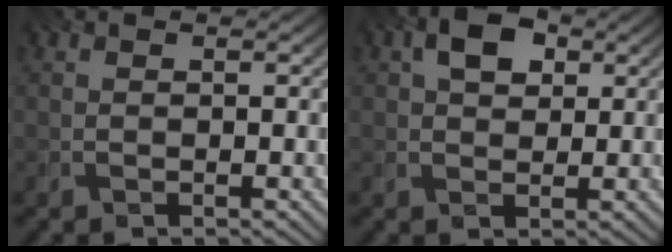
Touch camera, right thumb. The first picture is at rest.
{"total": 4.8, "force": [1.9, 3.1, 3.2], "torque": [-0.059, 0.009, 0.026]}